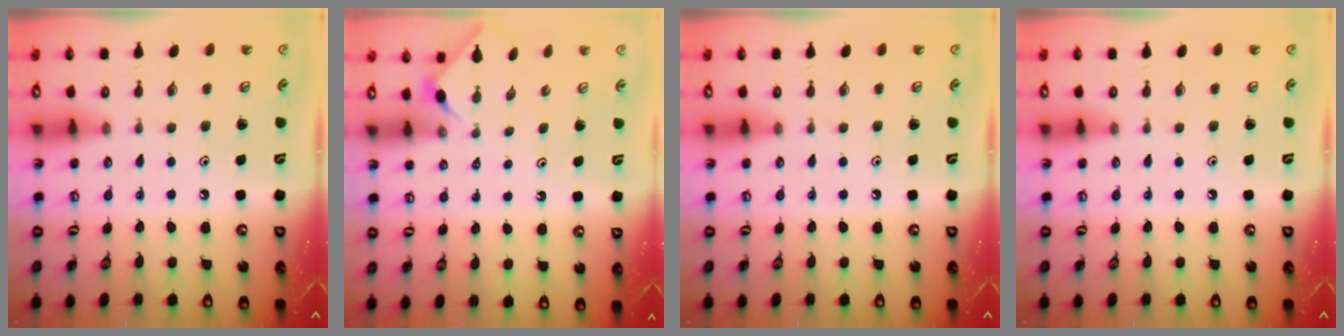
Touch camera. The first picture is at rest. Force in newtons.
{"total": 1.9, "press": 1.8, "slide": 0.4}
{"total": 0.0}
{"total": 0.0}